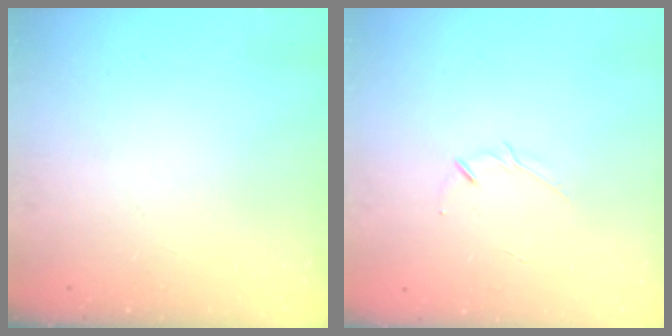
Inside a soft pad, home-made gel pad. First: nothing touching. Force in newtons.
{"total": 2.9, "press": 2.8, "slide": 0.6}